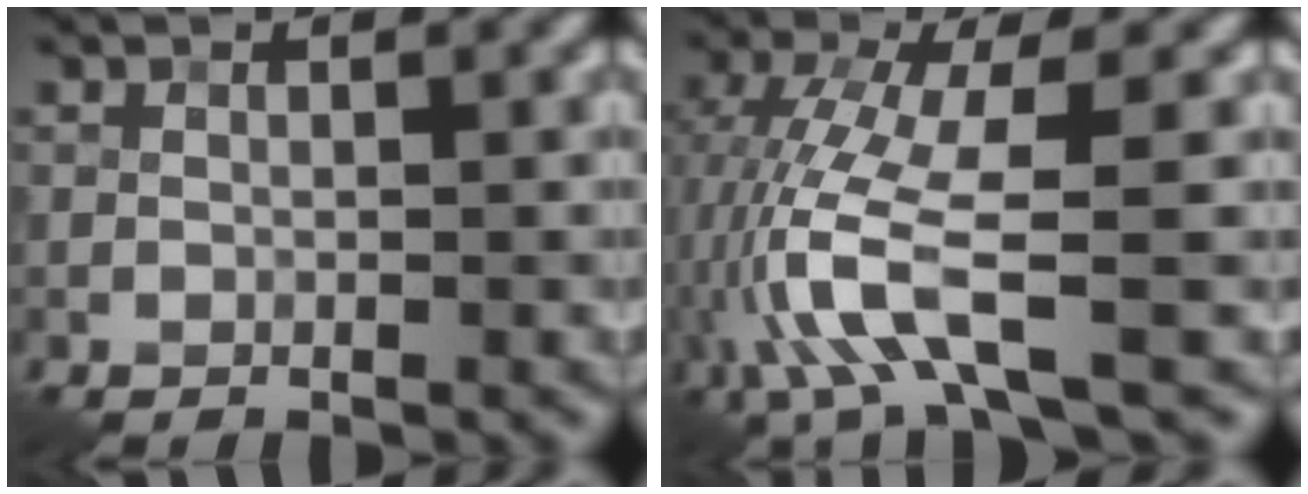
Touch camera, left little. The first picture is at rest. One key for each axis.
{"total": 8.5, "fx": -2.6, "fy": 2.2, "fz": 7.8, "tx": -0.193, "ty": -0.009, "tz": -0.051}